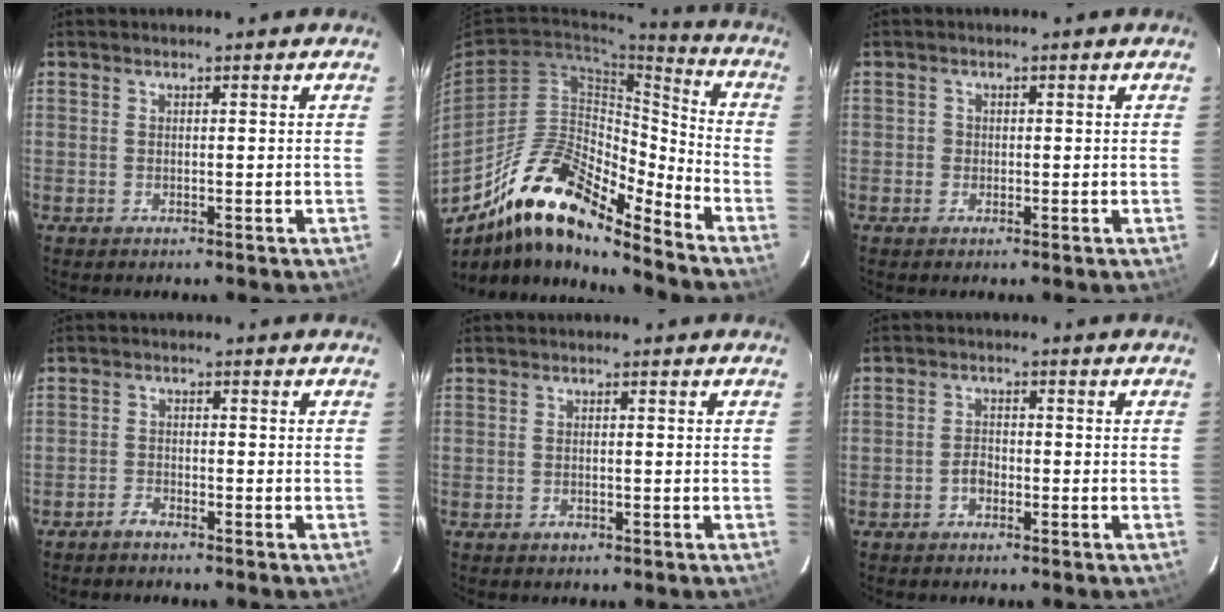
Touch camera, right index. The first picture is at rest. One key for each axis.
{"total": 18.7, "fx": -14.2, "fy": 4.9, "fz": 11.1, "tx": -0.187, "ty": 0.003, "tz": -0.265}
{"total": 1.2, "fx": -0.4, "fy": 1.2, "fz": 0.1, "tx": 0.000, "ty": 0.002, "tz": -0.006}
{"total": 2.0, "fx": -1.8, "fy": 0.4, "fz": 0.5, "tx": -0.017, "ty": 0.002, "tz": -0.038}
{"total": 1.0, "fx": -0.7, "fy": 0.6, "fz": 0.5, "tx": -0.009, "ty": 0.001, "tz": -0.009}
{"total": 2.1, "fx": -1.3, "fy": 1.4, "fz": 1.0, "tx": -0.020, "ty": 0.008, "tz": -0.023}